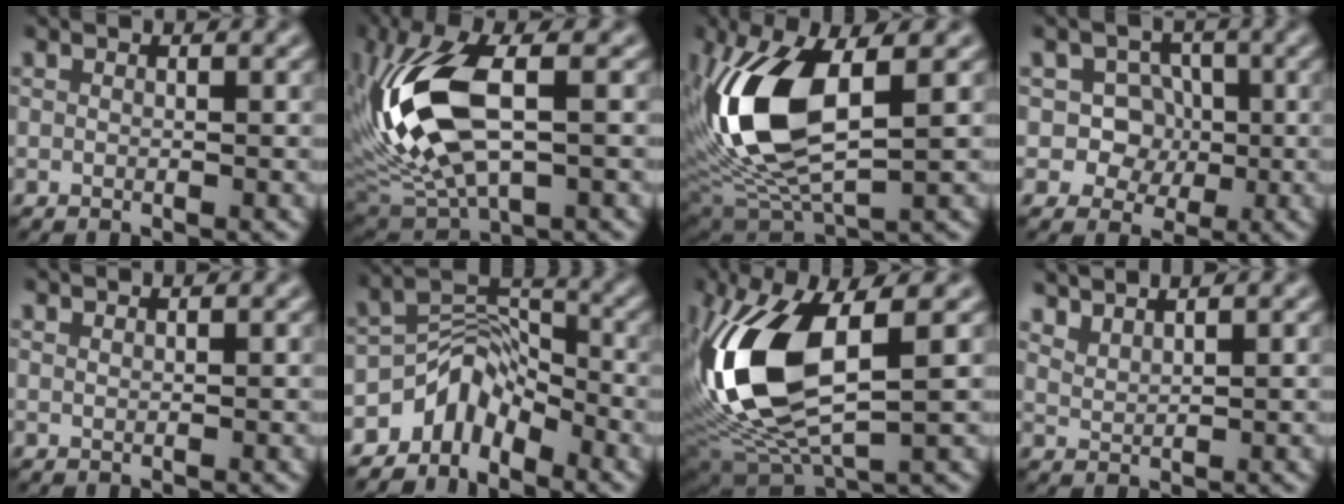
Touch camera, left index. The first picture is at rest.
{"total": 11.7, "force": [0.8, 5.5, 10.3], "torque": [-0.227, 0.005, 0.010]}
{"total": 11.2, "force": [1.6, 5.1, 9.8], "torque": [-0.216, 0.001, 0.028]}
{"total": 4.6, "force": [-0.1, 4.2, 1.9], "torque": [-0.003, 0.014, -0.023]}
{"total": 1.1, "force": [0.9, 0.3, 0.5], "torque": [0.000, -0.005, 0.007]}
{"total": 4.4, "force": [-3.4, 2.4, 1.6], "torque": [-0.011, 0.007, -0.069]}
{"total": 12.3, "force": [1.7, 5.2, 11.1], "torque": [-0.243, -0.002, 0.034]}
{"total": 3.0, "force": [2.8, 0.5, 0.9], "torque": [-0.008, 0.003, 0.046]}